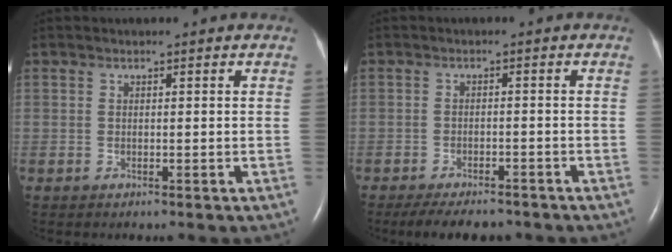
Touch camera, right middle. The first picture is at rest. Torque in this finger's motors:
{"motor_torque": [0.01, -0.01, 0.01, 0.05]}